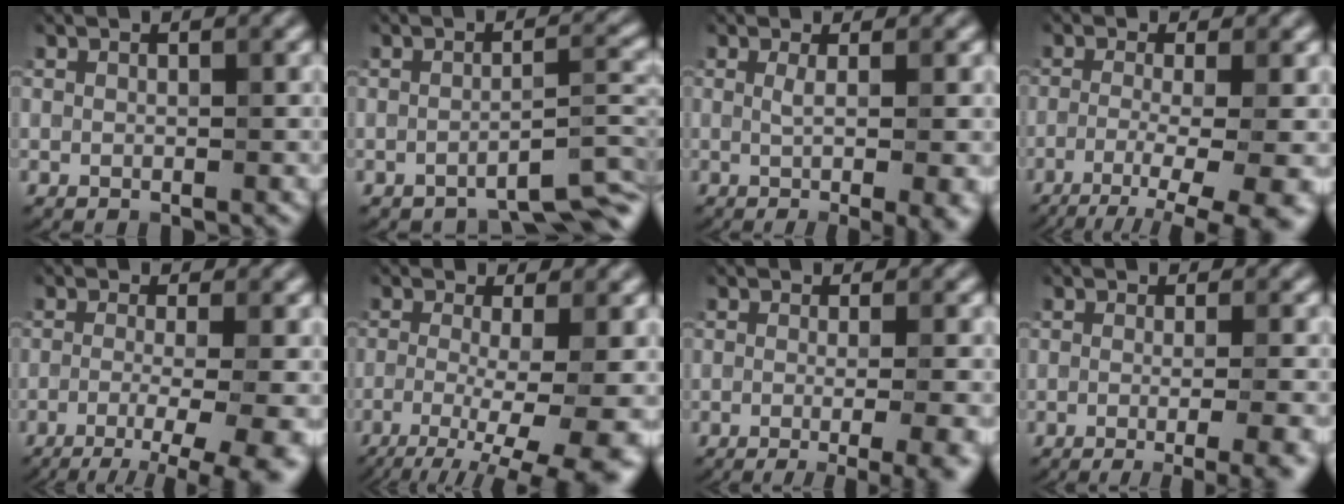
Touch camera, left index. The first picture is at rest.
{"total": 4.5, "force": [-3.3, 0.9, 2.9], "torque": [-0.039, 0.000, -0.048]}
{"total": 4.8, "force": [-0.1, 1.4, 4.6], "torque": [-0.055, -0.004, -0.002]}
{"total": 7.8, "force": [-3.8, 2.2, 6.5], "torque": [-0.079, -0.013, -0.052]}
{"total": 7.8, "force": [-3.7, 2.5, 6.5], "torque": [-0.074, -0.013, -0.047]}
{"total": 10.0, "force": [-3.9, 3.3, 8.6], "torque": [-0.129, -0.023, -0.054]}
{"total": 8.4, "force": [-2.7, 3.4, 7.2], "torque": [-0.044, 0.003, -0.027]}
{"total": 7.6, "force": [-2.4, 3.0, 6.6], "torque": [-0.040, 0.000, -0.025]}